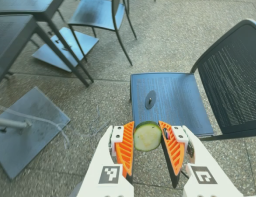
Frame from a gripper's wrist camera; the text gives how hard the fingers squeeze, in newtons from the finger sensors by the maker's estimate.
{"total": 11.8, "left": 11.7, "right": 11.9}